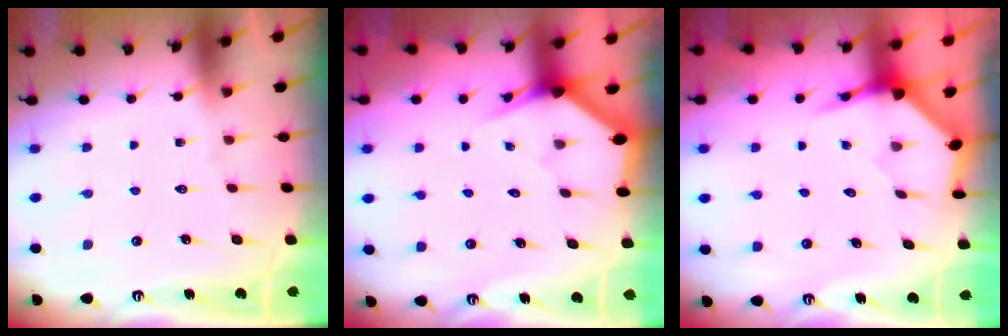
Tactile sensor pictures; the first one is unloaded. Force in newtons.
{"total": 2.8, "press": 2.8, "slide": 0.0}
{"total": 4.0, "press": 3.9, "slide": 0.4}